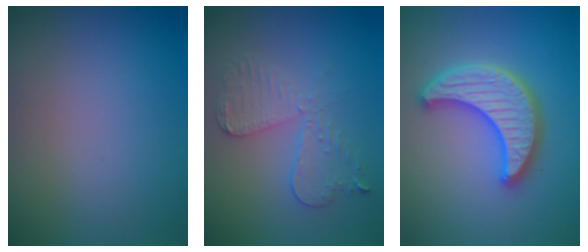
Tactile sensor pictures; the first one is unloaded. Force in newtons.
{"total": 3.7, "press": 3.1, "slide": 1.9}
{"total": 5.3, "press": 5.2, "slide": 0.9}